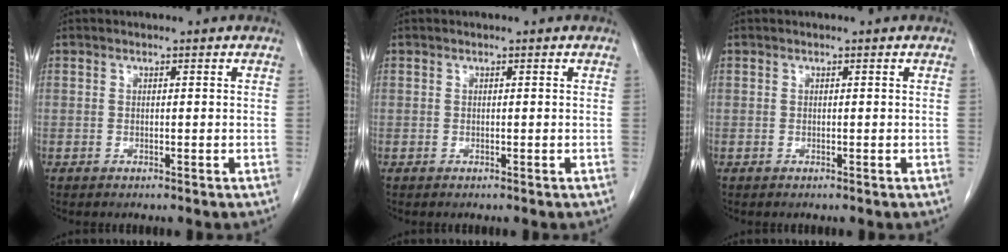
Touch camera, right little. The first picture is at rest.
{"total": 0.0}
{"total": 0.0}